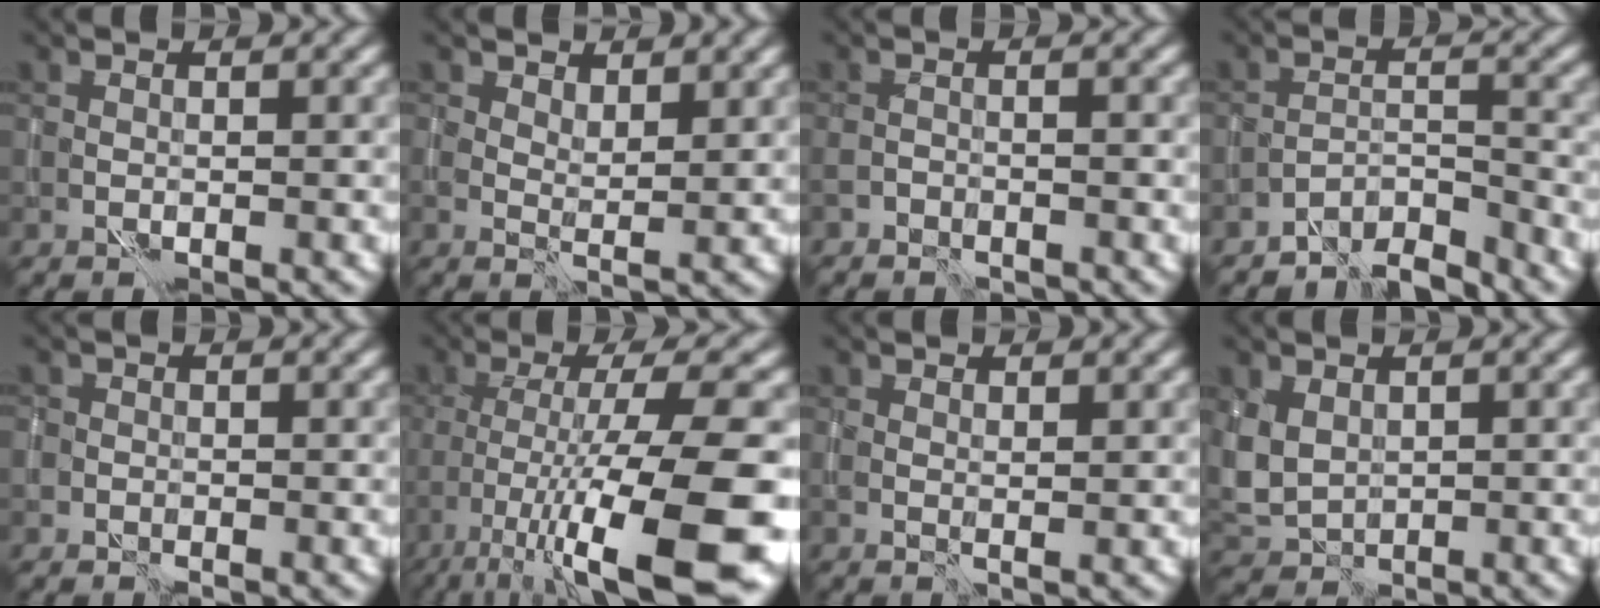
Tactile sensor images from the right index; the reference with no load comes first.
{"total": 2.3, "force": [1.5, 1.1, 1.3], "torque": [-0.025, -0.001, 0.029]}
{"total": 1.7, "force": [-1.6, 0.6, 0.2], "torque": [-0.001, 0.002, -0.031]}
{"total": 4.7, "force": [-4.5, 0.8, 1.0], "torque": [-0.014, 0.004, -0.083]}
{"total": 1.3, "force": [-0.8, 1.0, 0.2], "torque": [-0.002, -0.001, -0.018]}
{"total": 14.1, "force": [-6.8, 2.9, 12.1], "torque": [-0.193, -0.002, -0.104]}
{"total": 1.1, "force": [0.5, 0.5, 0.8], "torque": [-0.014, 0.000, 0.009]}
{"total": 3.5, "force": [0.7, 2.7, 2.2], "torque": [-0.059, 0.000, 0.014]}